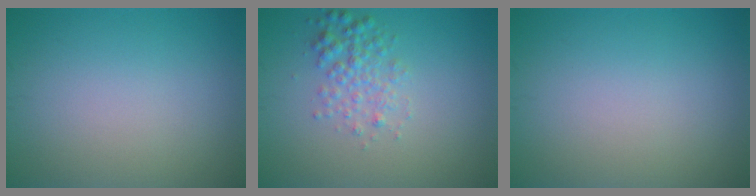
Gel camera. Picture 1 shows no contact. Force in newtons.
{"total": 2.5, "press": 2.5, "slide": 0.0}
{"total": 0.0}